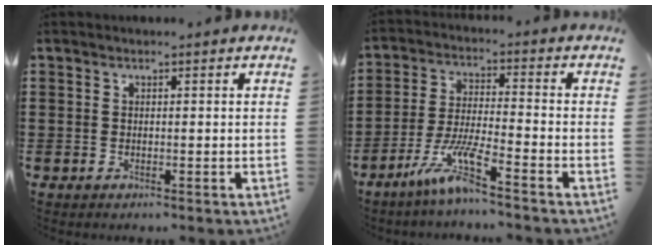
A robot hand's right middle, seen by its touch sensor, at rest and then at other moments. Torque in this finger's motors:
{"motor_torque": [1.52, 0.62, 0.16, 0.06]}